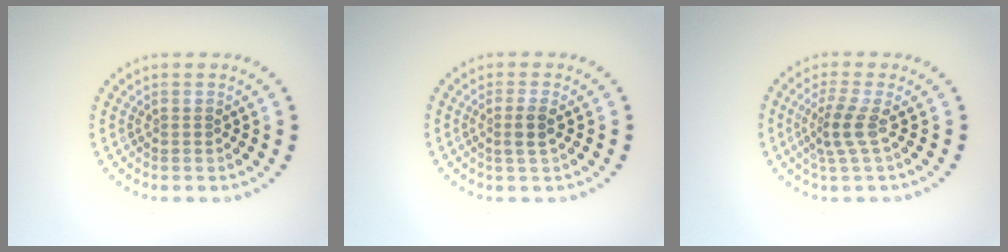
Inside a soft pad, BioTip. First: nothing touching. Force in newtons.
{"total": 1.6, "press": 1.3, "slide": 0.9}
{"total": 2.4, "press": 1.7, "slide": 1.7}